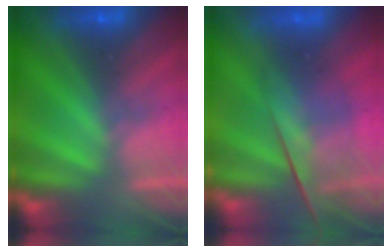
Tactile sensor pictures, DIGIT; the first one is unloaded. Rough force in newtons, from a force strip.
{"total": 4.3}